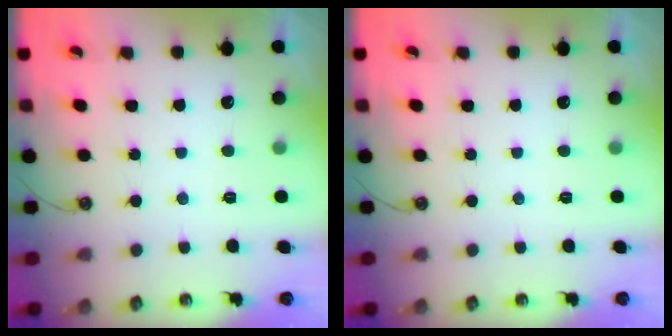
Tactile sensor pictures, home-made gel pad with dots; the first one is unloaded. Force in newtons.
{"total": 0.0}